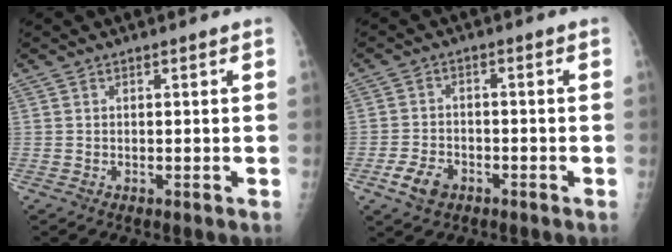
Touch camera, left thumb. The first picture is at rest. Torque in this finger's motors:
{"motor_torque": [-0.43, 1.20, 0.34, 0.17, 0.02]}